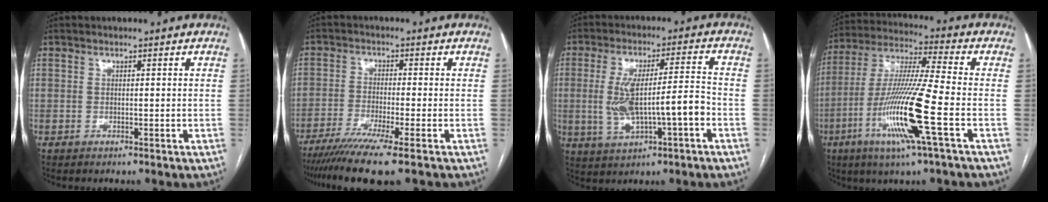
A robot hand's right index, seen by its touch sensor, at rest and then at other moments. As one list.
[{"total": 9.8, "force": [-7.0, -0.8, 6.7], "torque": [-0.109, -0.024, -0.114]}, {"total": 10.9, "force": [-2.1, 2.0, 10.5], "torque": [-0.201, 0.019, -0.027]}, {"total": 16.3, "force": [-5.6, -0.5, 15.3], "torque": [-0.312, -0.019, -0.111]}]